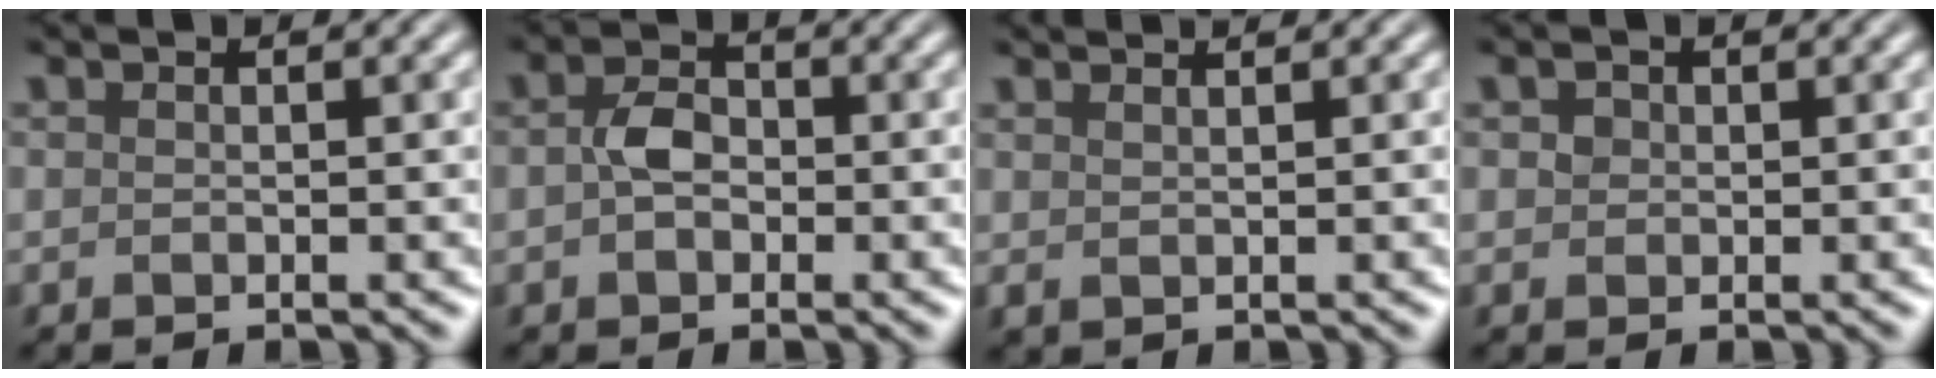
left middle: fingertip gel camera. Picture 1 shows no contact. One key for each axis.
{"total": 2.7, "fx": -0.2, "fy": 1.9, "fz": 1.9, "tx": -0.043, "ty": 0.005, "tz": -0.008}
{"total": 1.3, "fx": 1.1, "fy": 0.3, "fz": 0.5, "tx": -0.017, "ty": 0.008, "tz": 0.027}
{"total": 1.2, "fx": 0.4, "fy": 1.0, "fz": 0.5, "tx": -0.012, "ty": 0.007, "tz": 0.005}